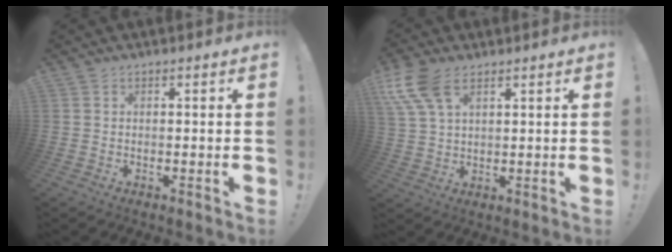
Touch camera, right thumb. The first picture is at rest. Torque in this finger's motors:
{"motor_torque": [0.16, 0.14, 0.69, 0.31, 0.08]}